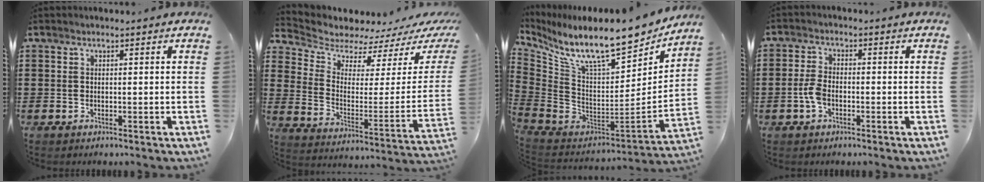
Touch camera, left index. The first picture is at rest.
{"total": 4.6, "force": [4.4, 1.3, 0.2], "torque": [-0.040, -0.048, 0.073]}
{"total": 12.2, "force": [9.1, 2.0, 7.9], "torque": [-0.165, -0.075, 0.153]}
{"total": 3.8, "force": [-1.0, 2.1, 3.1], "torque": [-0.084, -0.004, -0.026]}